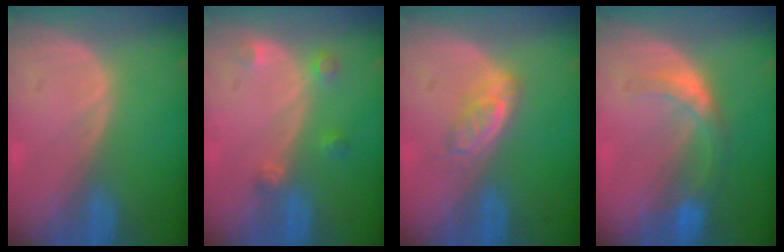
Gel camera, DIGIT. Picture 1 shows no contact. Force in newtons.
{"total": 2.6, "press": 2.6, "slide": 0.2}
{"total": 3.8, "press": 3.8, "slide": 0.6}
{"total": 5.8, "press": 5.1, "slide": 2.7}